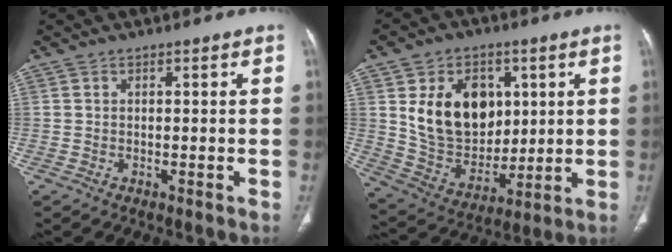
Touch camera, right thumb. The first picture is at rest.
{"total": 17.2, "force": [4.5, 12.8, 10.6], "torque": [-0.128, -0.020, 0.100]}